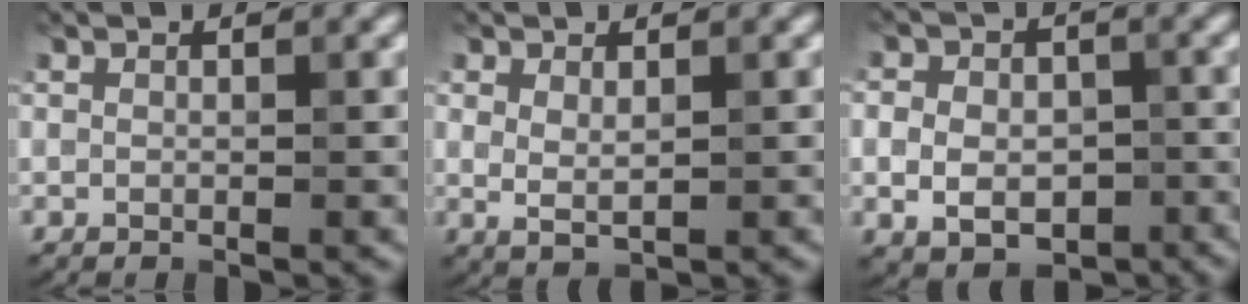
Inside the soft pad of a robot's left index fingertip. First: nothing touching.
{"total": 1.6, "force": [0.5, 0.6, 1.4], "torque": [-0.029, -0.005, 0.014]}
{"total": 6.1, "force": [-1.5, 4.5, 3.8], "torque": [-0.056, -0.010, -0.022]}